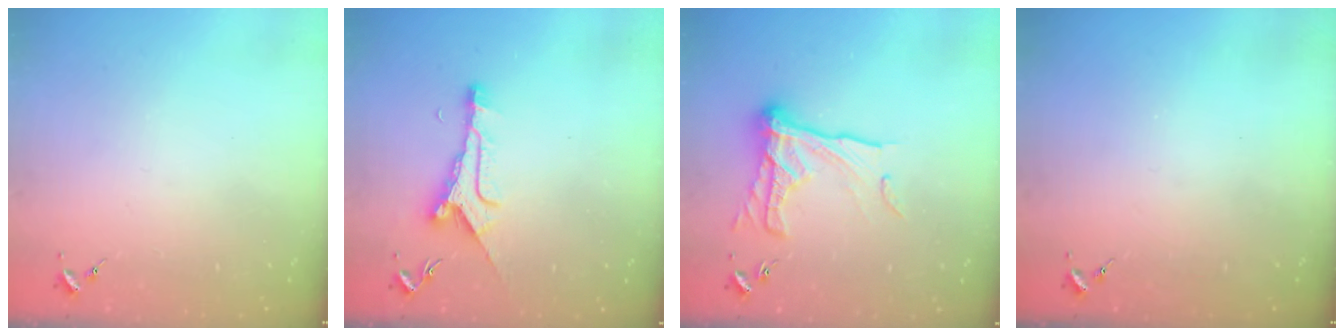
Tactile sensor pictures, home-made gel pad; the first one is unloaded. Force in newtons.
{"total": 9.3, "press": 9.3, "slide": 0.1}
{"total": 16.8, "press": 16.8, "slide": 1.0}
{"total": 0.0}